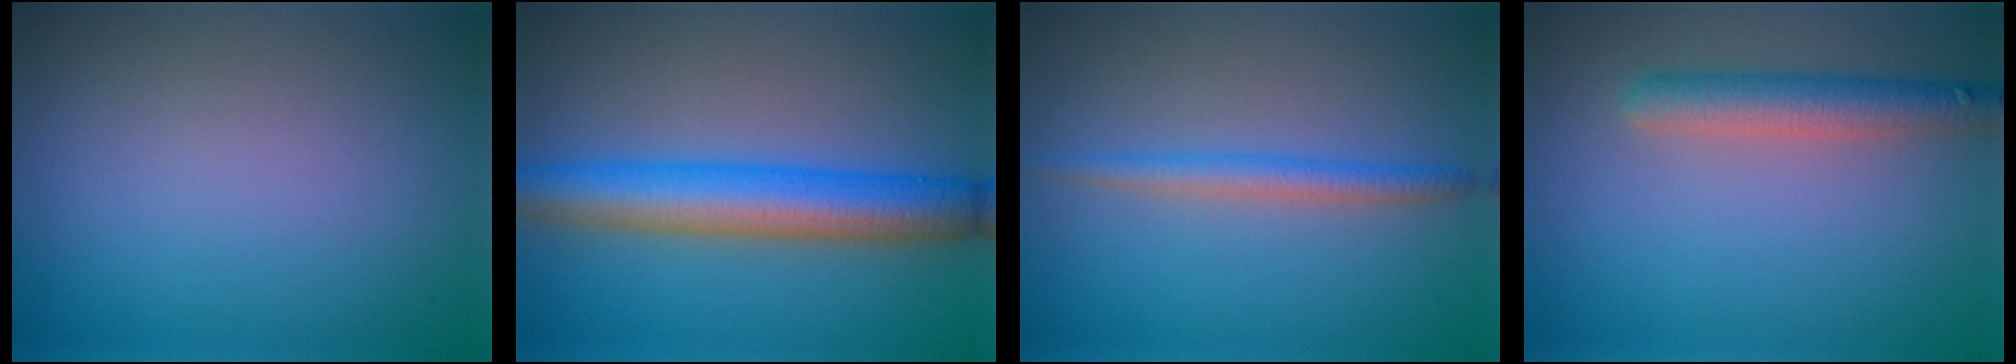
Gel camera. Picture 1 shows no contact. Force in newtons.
{"total": 7.1, "press": 7.1, "slide": 0.1}
{"total": 2.3, "press": 2.3, "slide": 0.0}
{"total": 3.9, "press": 3.9, "slide": 0.1}